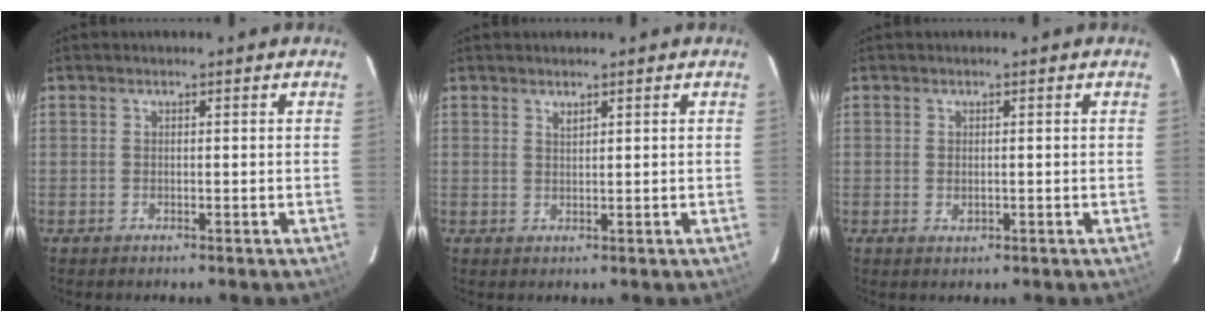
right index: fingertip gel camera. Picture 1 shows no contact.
{"total": 0.9, "force": [0.7, 0.2, 0.5], "torque": [-0.009, 0.001, 0.013]}
{"total": 1.0, "force": [-0.1, 0.7, 0.7], "torque": [-0.011, 0.000, 0.000]}